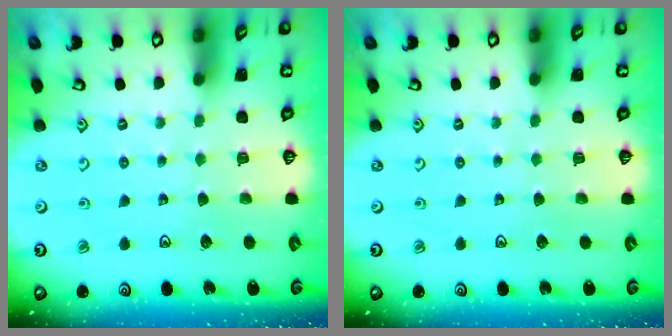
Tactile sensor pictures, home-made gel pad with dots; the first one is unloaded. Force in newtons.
{"total": 0.0}